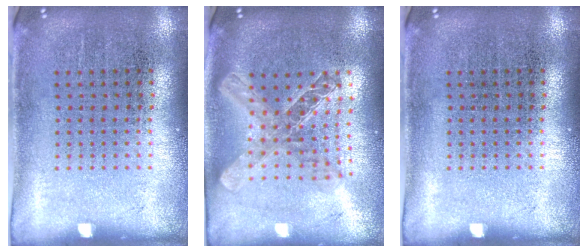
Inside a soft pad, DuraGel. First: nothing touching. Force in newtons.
{"total": 2.1, "press": 1.7, "slide": 1.1}
{"total": 0.0}